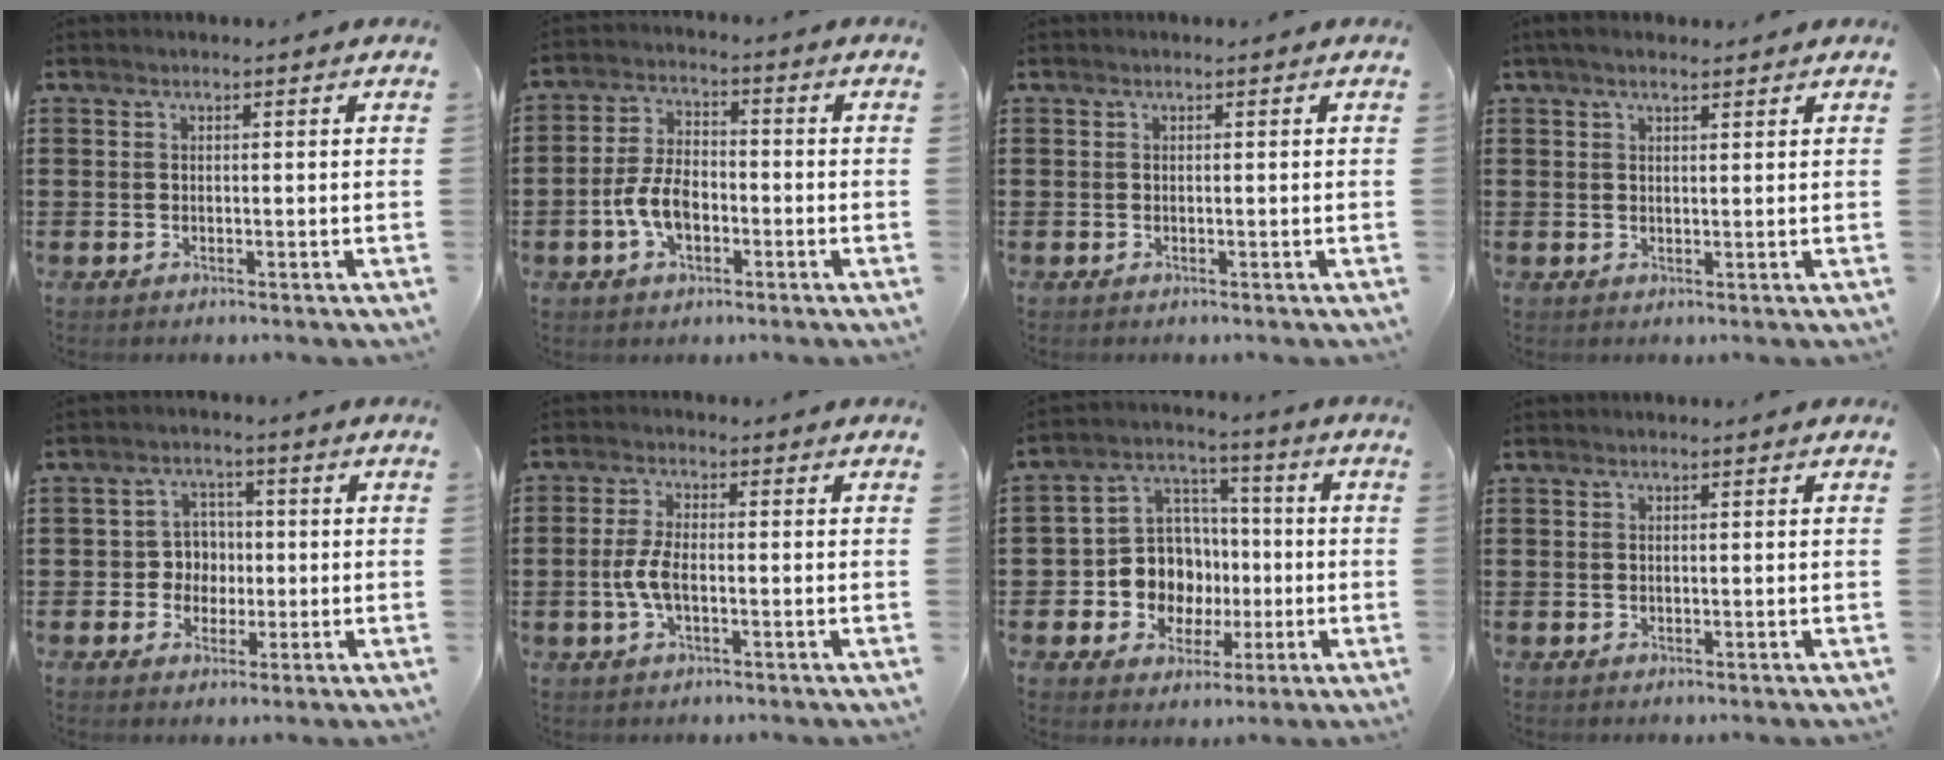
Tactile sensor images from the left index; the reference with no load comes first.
{"total": 7.0, "force": [-2.3, 3.9, 5.4], "torque": [-0.125, 0.002, -0.050]}
{"total": 0.0}
{"total": 2.2, "force": [1.5, 0.6, 1.4], "torque": [-0.030, 0.005, 0.028]}
{"total": 4.3, "force": [-0.4, 4.0, 1.5], "torque": [-0.045, 0.009, -0.012]}
{"total": 4.8, "force": [-1.0, 1.9, 4.3], "torque": [-0.112, -0.007, -0.027]}
{"total": 9.8, "force": [-1.1, 9.2, 3.4], "torque": [-0.114, 0.009, -0.013]}
{"total": 0.0}